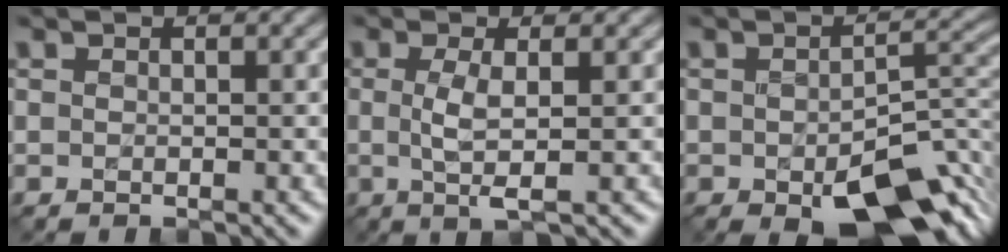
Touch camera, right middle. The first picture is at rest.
{"total": 2.9, "force": [0.0, 0.5, 2.8], "torque": [-0.058, -0.003, 0.000]}
{"total": 9.2, "force": [-4.0, 4.0, 7.2], "torque": [-0.110, -0.016, -0.052]}